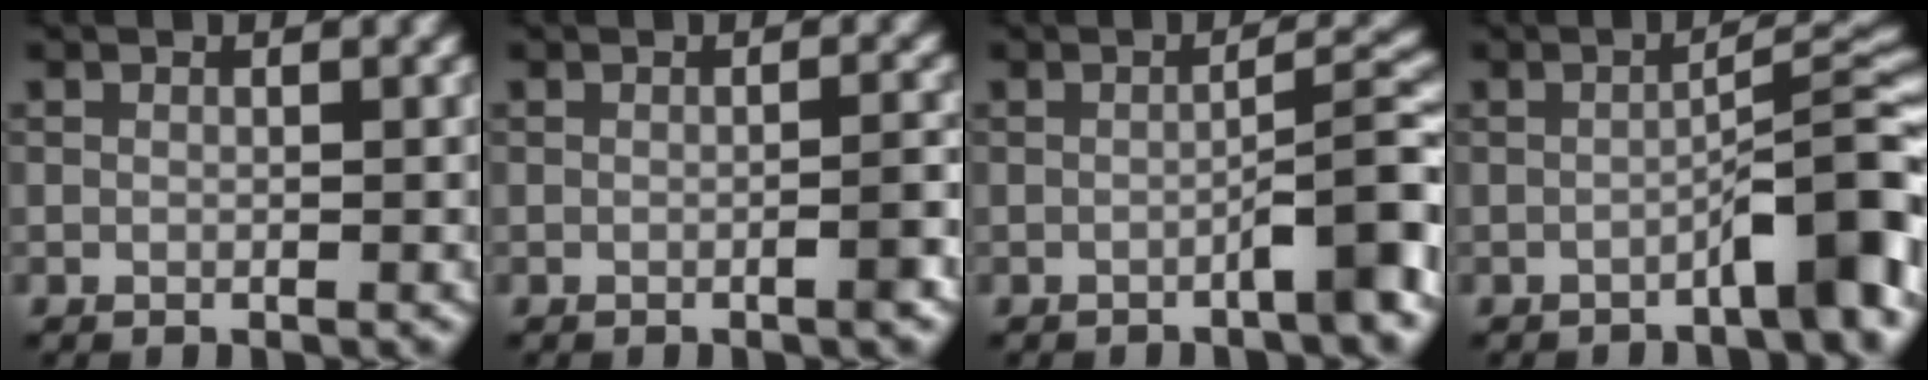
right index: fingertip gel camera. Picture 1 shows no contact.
{"total": 1.7, "force": [-0.7, 0.2, 1.6], "torque": [-0.020, 0.006, -0.015]}
{"total": 4.5, "force": [-2.1, 0.4, 3.9], "torque": [-0.054, 0.023, -0.037]}
{"total": 6.0, "force": [-3.0, 0.8, 5.1], "torque": [-0.070, 0.025, -0.051]}